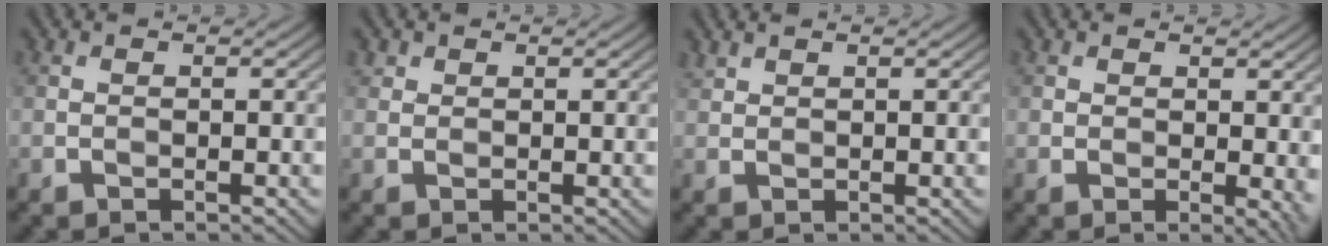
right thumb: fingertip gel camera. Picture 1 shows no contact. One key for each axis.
{"total": 1.1, "fx": 0.7, "fy": 0.8, "fz": 0.2, "tx": -0.004, "ty": 0.001, "tz": 0.016}
{"total": 1.1, "fx": 1.0, "fy": 0.3, "fz": 0.3, "tx": -0.015, "ty": 0.003, "tz": 0.028}
{"total": 2.7, "fx": 0.7, "fy": 1.3, "fz": 2.3, "tx": -0.033, "ty": -0.005, "tz": 0.012}